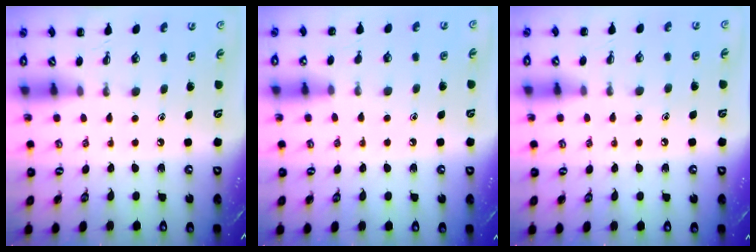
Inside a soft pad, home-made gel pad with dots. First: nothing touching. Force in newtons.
{"total": 8.1, "press": 7.8, "slide": 2.2}
{"total": 5.1, "press": 4.9, "slide": 1.4}